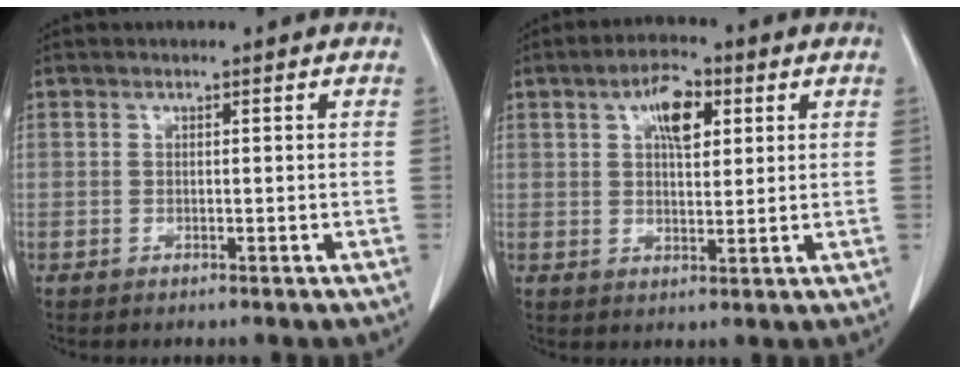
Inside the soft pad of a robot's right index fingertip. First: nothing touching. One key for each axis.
{"total": 6.4, "fx": 2.5, "fy": 2.6, "fz": 5.2, "tx": -0.089, "ty": 0.010, "tz": 0.041}